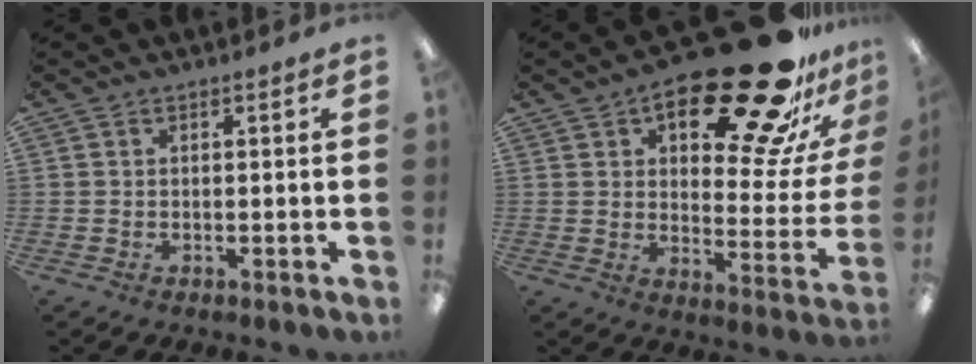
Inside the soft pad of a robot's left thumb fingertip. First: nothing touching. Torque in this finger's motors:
{"motor_torque": [0.30, 0.70, 1.53, -1.24, 0.18]}